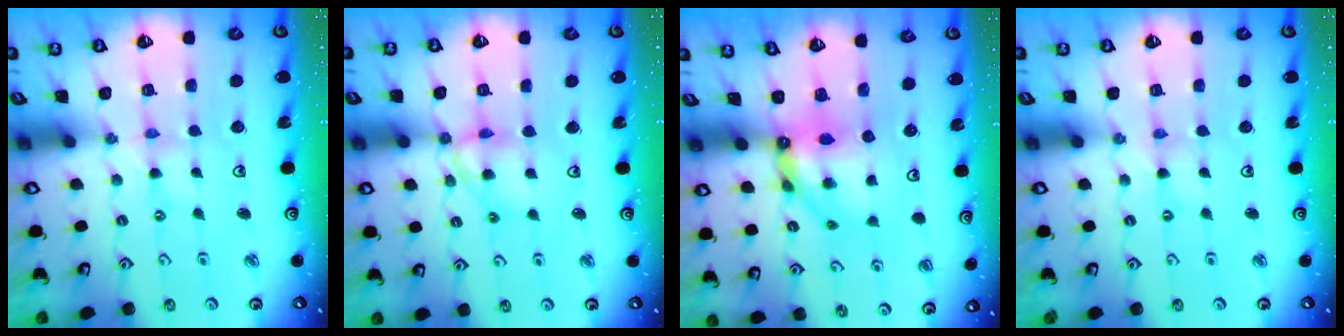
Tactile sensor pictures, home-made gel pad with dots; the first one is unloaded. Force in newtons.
{"total": 10.7, "press": 10.6, "slide": 1.0}
{"total": 9.0, "press": 8.9, "slide": 1.2}
{"total": 0.7, "press": 0.7, "slide": 0.1}